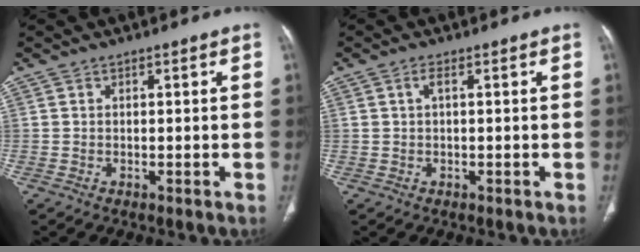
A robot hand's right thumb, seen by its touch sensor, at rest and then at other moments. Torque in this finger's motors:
{"motor_torque": [-0.01, -0.14, -0.11, 0.43, -0.07]}